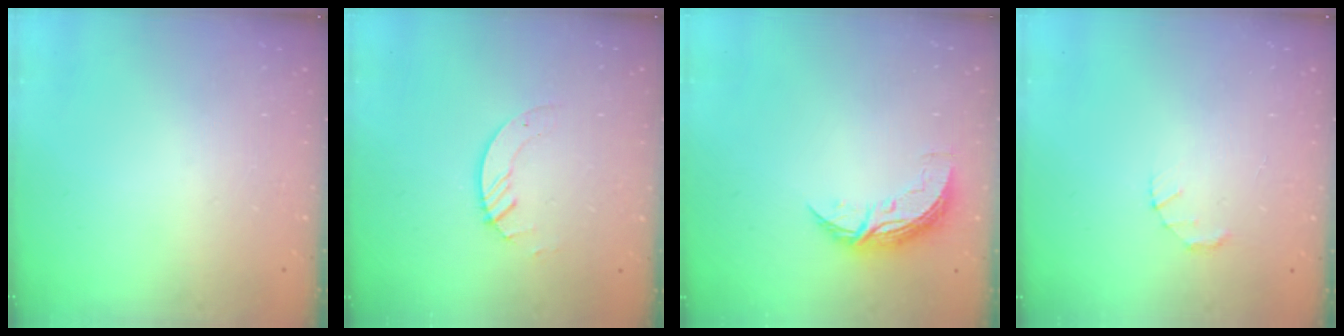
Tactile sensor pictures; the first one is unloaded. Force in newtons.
{"total": 2.6, "press": 2.6, "slide": 0.3}
{"total": 9.2, "press": 9.2, "slide": 0.1}
{"total": 1.5, "press": 1.5, "slide": 0.3}